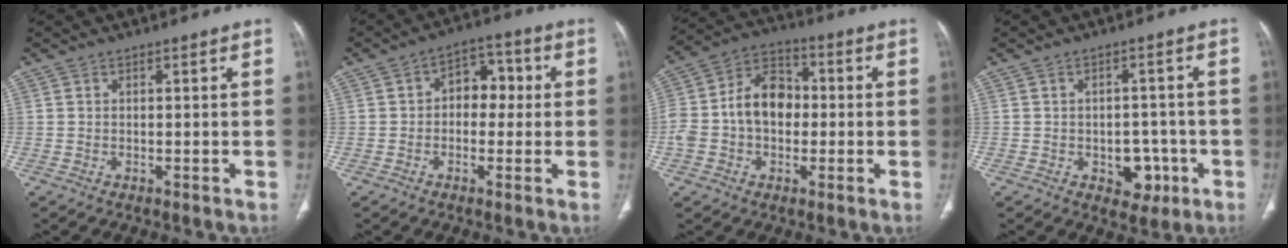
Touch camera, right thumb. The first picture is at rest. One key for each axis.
{"total": 7.4, "fx": 0.4, "fy": 5.2, "fz": 5.2, "tx": -0.038, "ty": 0.027, "tz": -0.005}
{"total": 13.2, "fx": -0.6, "fy": 9.6, "fz": 9.0, "tx": -0.146, "ty": 0.044, "tz": -0.020}
{"total": 6.3, "fx": -2.2, "fy": 4.5, "fz": 3.8, "tx": -0.019, "ty": 0.016, "tz": -0.020}